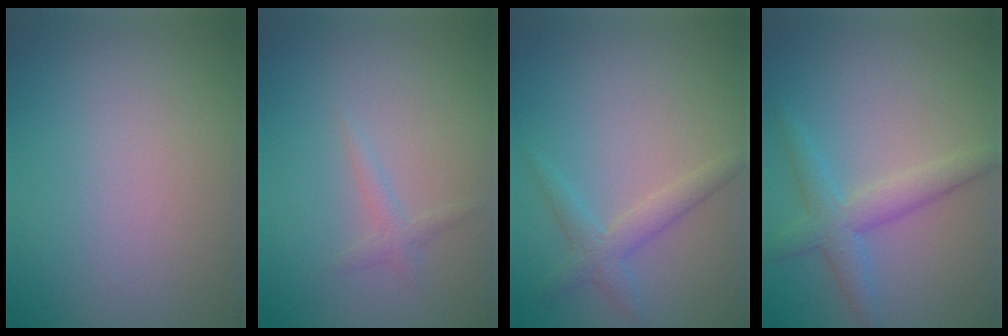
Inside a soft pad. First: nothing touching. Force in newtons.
{"total": 1.1, "press": 1.1, "slide": 0.1}
{"total": 2.3, "press": 2.3, "slide": 0.2}
{"total": 3.4, "press": 3.4, "slide": 0.1}